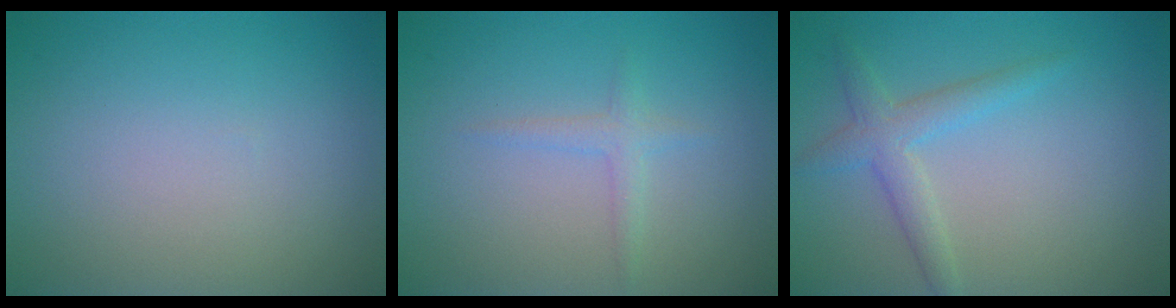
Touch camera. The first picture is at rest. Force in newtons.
{"total": 1.3, "press": 1.3, "slide": 0.1}
{"total": 2.6, "press": 2.6, "slide": 0.1}